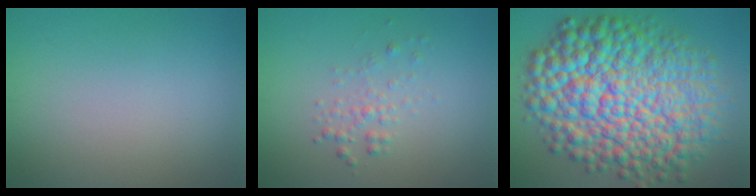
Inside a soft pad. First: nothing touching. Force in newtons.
{"total": 1.4, "press": 1.4, "slide": 0.0}
{"total": 14.3, "press": 14.3, "slide": 0.1}